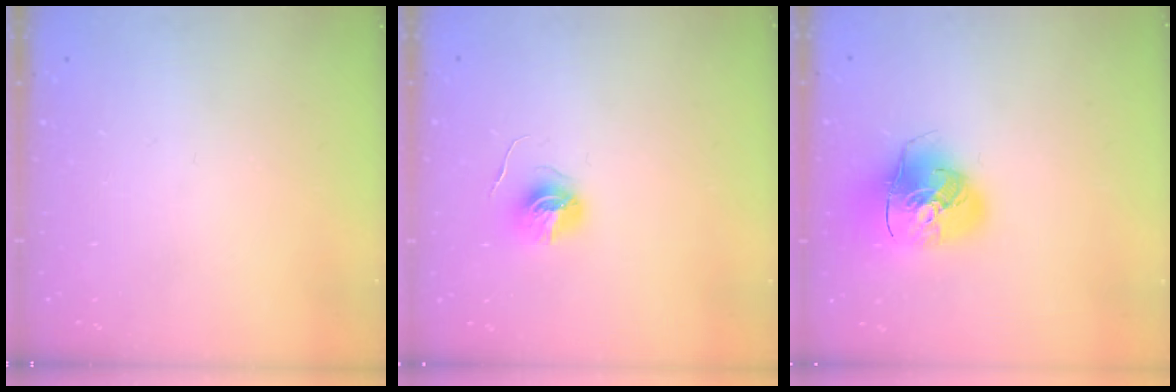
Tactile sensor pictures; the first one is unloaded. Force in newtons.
{"total": 5.9, "press": 5.9, "slide": 0.4}
{"total": 14.7, "press": 14.5, "slide": 2.4}